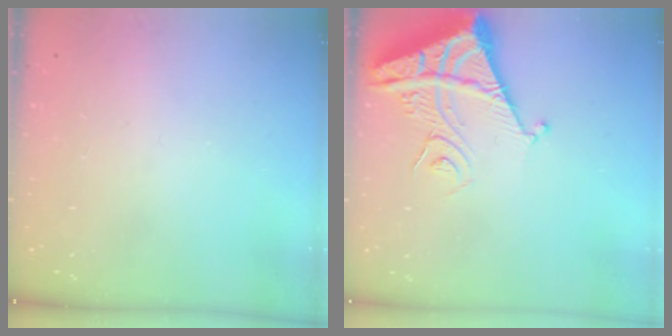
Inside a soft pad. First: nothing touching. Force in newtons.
{"total": 10.0, "press": 9.9, "slide": 1.3}